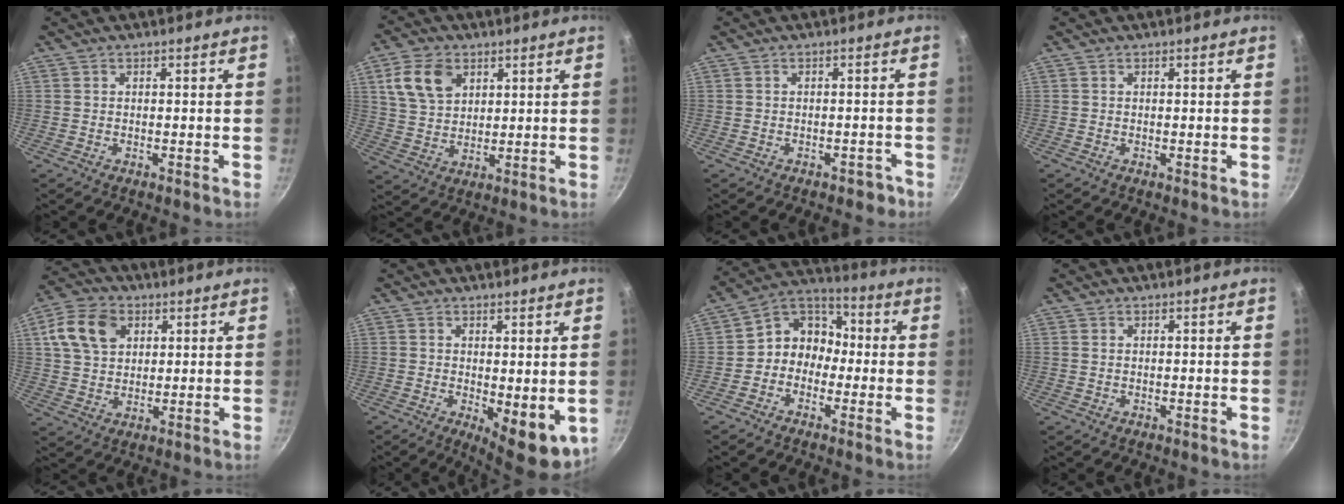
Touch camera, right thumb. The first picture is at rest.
{"total": 9.8, "force": [4.1, 6.7, 5.8], "torque": [-0.092, -0.008, 0.081]}
{"total": 2.1, "force": [-1.5, 1.2, 0.8], "torque": [0.006, 0.027, 0.001]}
{"total": 0.0}
{"total": 11.2, "force": [3.9, 8.0, 6.7], "torque": [-0.109, 0.004, 0.066]}
{"total": 8.4, "force": [-0.4, 3.4, 7.6], "torque": [-0.082, -0.010, 0.008]}
{"total": 9.1, "force": [-1.6, 7.8, 4.4], "torque": [-0.029, 0.046, -0.054]}
{"total": 0.0}